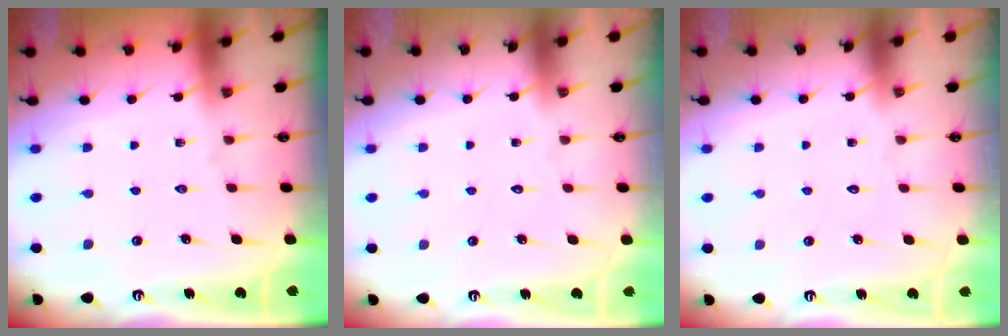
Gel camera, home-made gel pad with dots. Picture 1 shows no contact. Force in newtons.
{"total": 1.7, "press": 1.6, "slide": 0.2}
{"total": 1.5, "press": 1.5, "slide": 0.0}